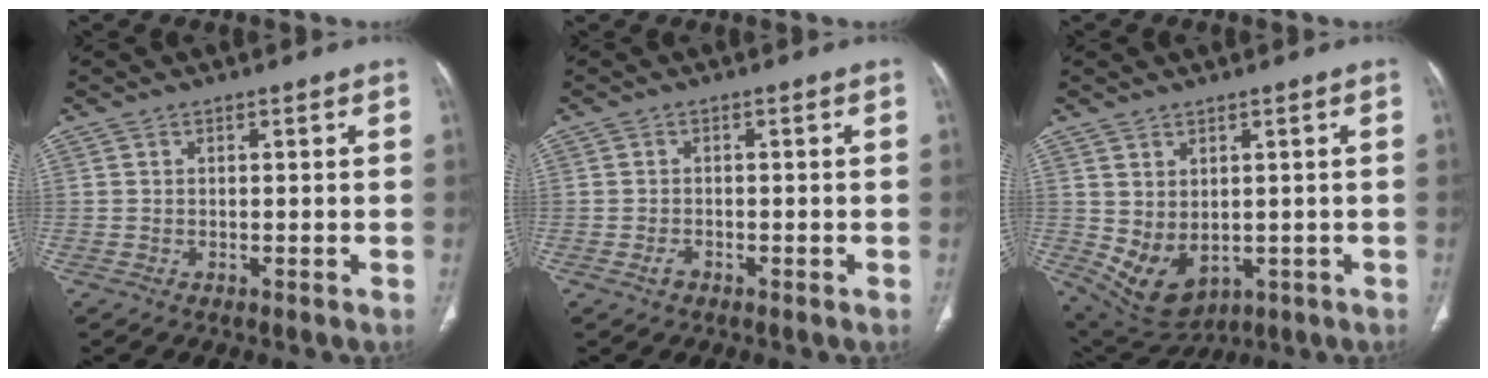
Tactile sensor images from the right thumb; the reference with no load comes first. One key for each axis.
{"total": 1.6, "fx": -0.9, "fy": 1.1, "fz": 0.8, "tx": -0.017, "ty": 0.005, "tz": -0.015}
{"total": 9.2, "fx": -0.7, "fy": 6.3, "fz": 6.6, "tx": -0.108, "ty": -0.005, "tz": 0.022}